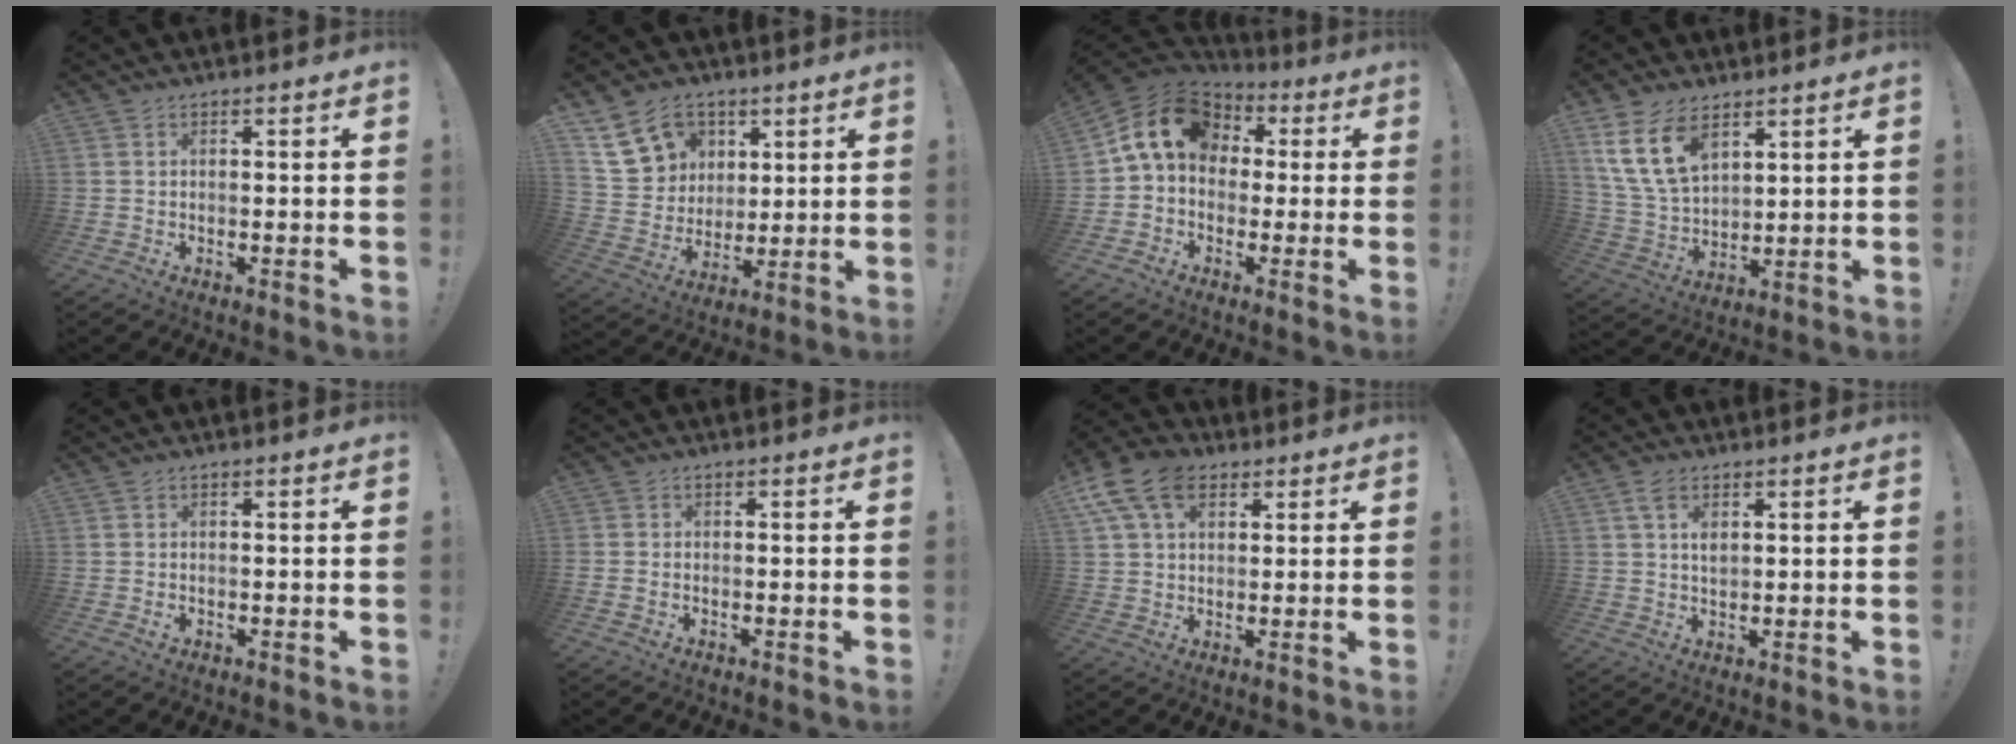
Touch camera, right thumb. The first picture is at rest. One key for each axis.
{"total": 16.2, "fx": 8.2, "fy": 12.6, "fz": 5.8, "tx": -0.102, "ty": -0.033, "tz": 0.176}
{"total": 14.0, "fx": 3.2, "fy": 10.7, "fz": 8.5, "tx": -0.147, "ty": 0.003, "tz": 0.061}
{"total": 13.4, "fx": 7.6, "fy": 7.7, "fz": 7.9, "tx": -0.178, "ty": -0.030, "tz": 0.148}
{"total": 0.9, "fx": -0.5, "fy": 0.6, "fz": 0.5, "tx": -0.007, "ty": 0.003, "tz": -0.008}
{"total": 0.8, "fx": -0.6, "fy": 0.5, "fz": 0.3, "tx": -0.009, "ty": 0.004, "tz": -0.009}
{"total": 12.8, "fx": 5.7, "fy": 8.7, "fz": 7.5, "tx": -0.136, "ty": -0.009, "tz": 0.112}
{"total": 4.1, "fx": 1.8, "fy": 2.1, "fz": 2.9, "tx": -0.045, "ty": -0.008, "tz": 0.029}